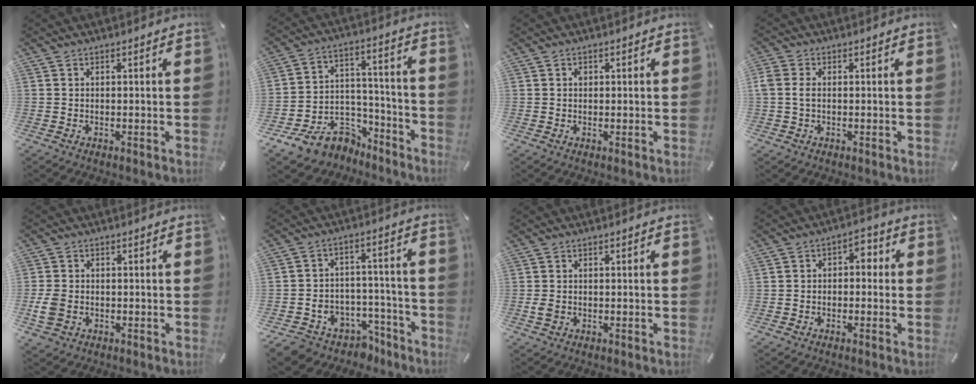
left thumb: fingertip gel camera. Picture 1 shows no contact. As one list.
[{"total": 13.2, "force": [-7.9, 9.5, 4.8], "torque": [-0.078, 0.054, -0.130]}, {"total": 0.7, "force": [0.2, 0.6, 0.3], "torque": [-0.006, 0.003, 0.002]}, {"total": 3.0, "force": [0.0, 2.0, 2.2], "torque": [-0.049, 0.003, -0.002]}, {"total": 5.6, "force": [-1.3, 4.6, 3.0], "torque": [-0.075, 0.004, -0.025]}, {"total": 7.8, "force": [-3.6, 6.8, 1.5], "torque": [-0.023, 0.021, -0.051]}, {"total": 1.9, "force": [-0.4, 1.4, 1.2], "torque": [-0.028, 0.000, -0.009]}, {"total": 3.8, "force": [-1.3, 2.8, 2.2], "torque": [-0.035, 0.014, -0.030]}]